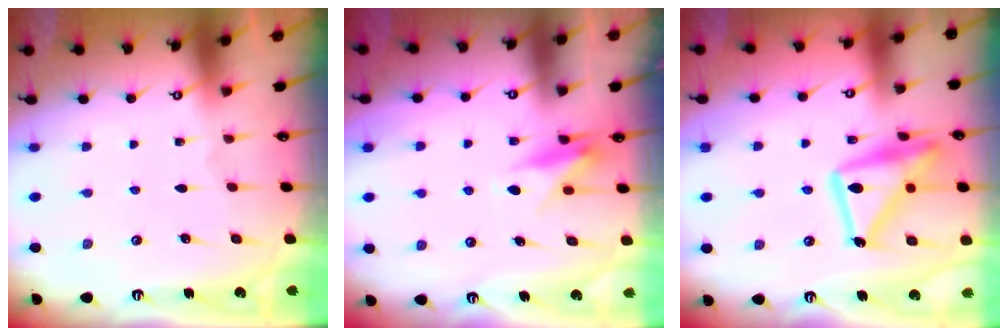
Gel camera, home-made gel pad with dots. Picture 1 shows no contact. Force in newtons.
{"total": 10.0, "press": 10.0, "slide": 0.7}
{"total": 18.2, "press": 18.2, "slide": 1.3}